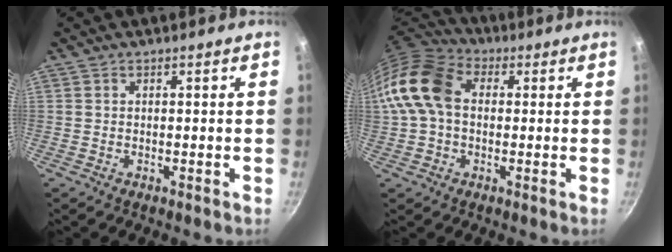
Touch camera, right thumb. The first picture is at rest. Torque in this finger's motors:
{"motor_torque": [1.79, 1.71, 0.98, -0.26, 0.41]}